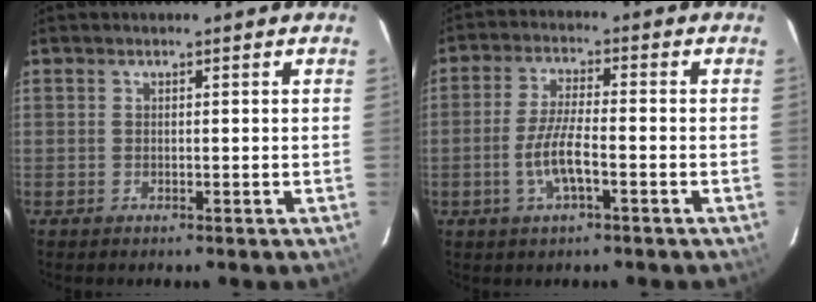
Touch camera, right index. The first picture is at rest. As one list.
[{"total": 6.8, "force": [-2.5, 1.3, 6.1], "torque": [-0.126, -0.001, -0.049]}]